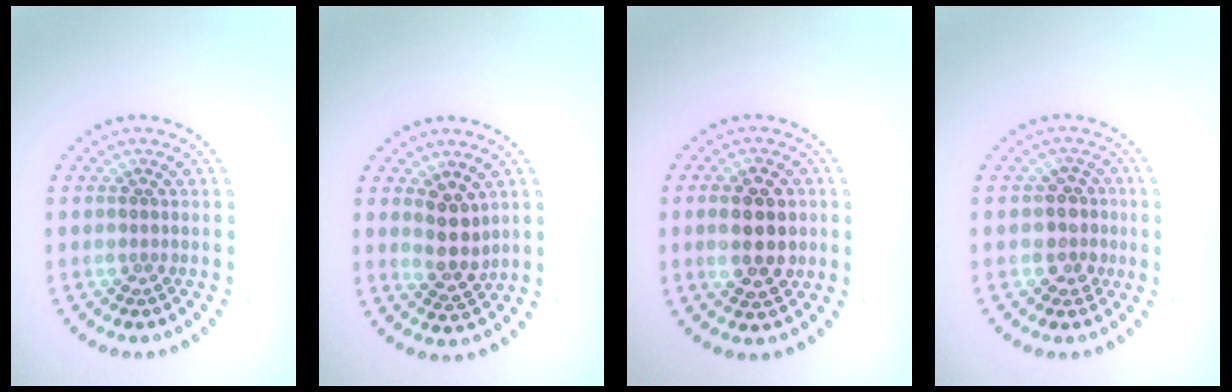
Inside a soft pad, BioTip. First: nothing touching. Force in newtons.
{"total": 2.9, "press": 2.5, "slide": 1.4}
{"total": 5.0, "press": 5.0, "slide": 0.3}
{"total": 2.4, "press": 2.1, "slide": 1.2}